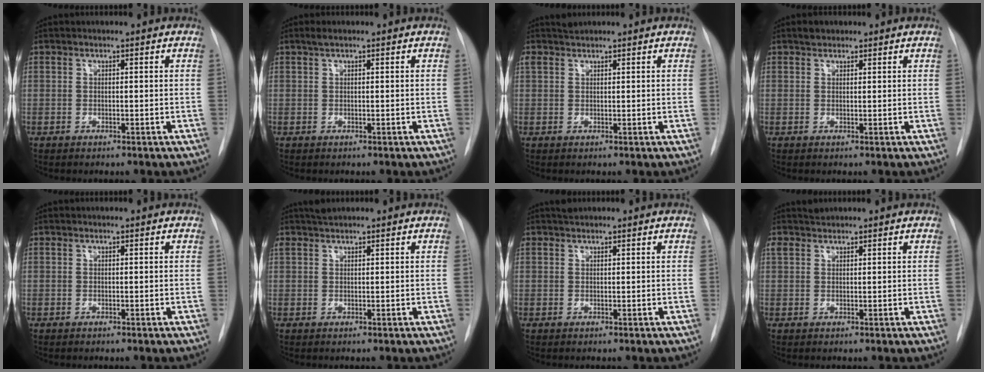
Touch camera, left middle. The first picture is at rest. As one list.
[{"total": 1.1, "force": [0.7, 0.2, 0.7], "torque": [-0.020, 0.009, 0.015]}, {"total": 1.2, "force": [1.2, 0.0, -0.1], "torque": [-0.008, 0.010, 0.029]}, {"total": 1.4, "force": [1.1, 0.8, 0.4], "torque": [-0.010, 0.004, 0.017]}, {"total": 0.0}, {"total": 1.5, "force": [1.5, 0.1, 0.3], "torque": [-0.012, 0.012, 0.032]}, {"total": 1.1, "force": [1.1, 0.3, 0.1], "torque": [-0.011, 0.013, 0.022]}, {"total": 1.4, "force": [1.3, 0.3, -0.2], "torque": [-0.005, 0.010, 0.028]}]